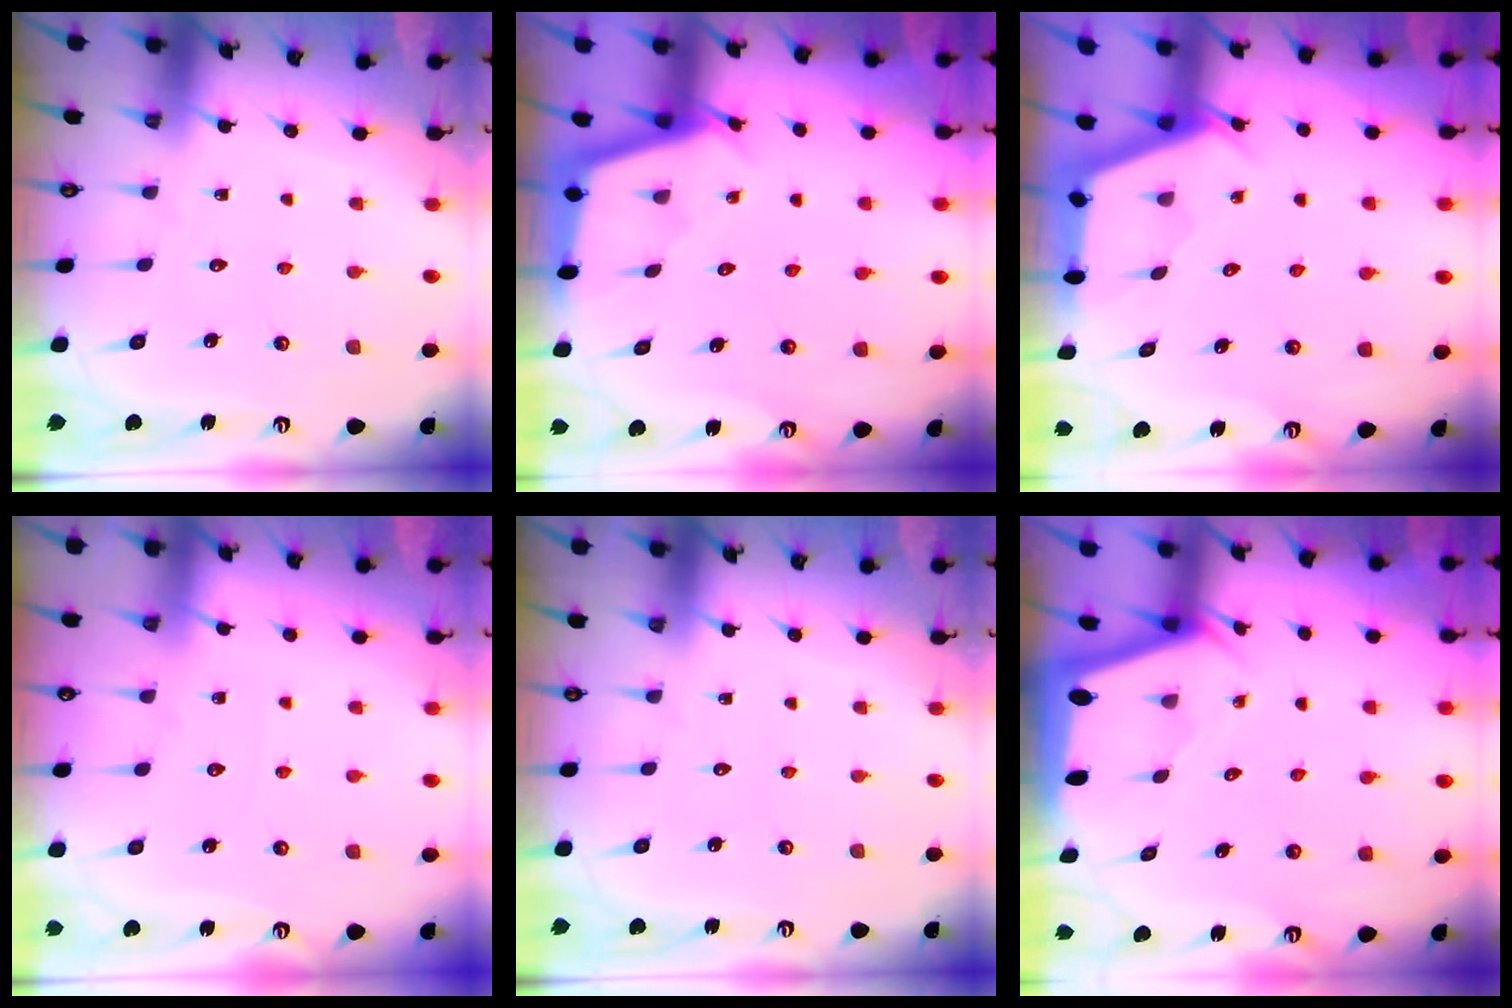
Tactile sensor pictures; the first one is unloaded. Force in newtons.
{"total": 2.9, "press": 2.9, "slide": 0.3}
{"total": 2.7, "press": 2.7, "slide": 0.3}
{"total": 1.5, "press": 1.4, "slide": 0.2}
{"total": 0.0}
{"total": 2.1, "press": 2.1, "slide": 0.0}